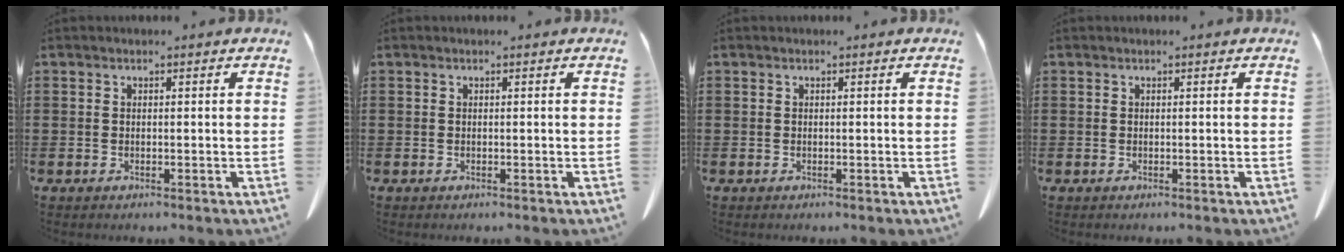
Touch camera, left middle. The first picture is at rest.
{"total": 0.0}
{"total": 0.0}
{"total": 0.0}